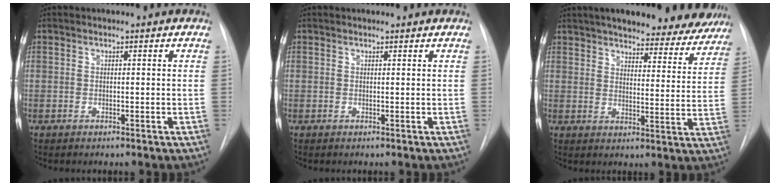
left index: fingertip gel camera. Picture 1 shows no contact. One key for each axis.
{"total": 1.5, "fx": 1.5, "fy": 0.2, "fz": 0.2, "tx": -0.009, "ty": 0.008, "tz": 0.014}
{"total": 23.3, "fx": 20.3, "fy": 6.3, "fz": 9.6, "tx": -0.146, "ty": -0.023, "tz": 0.242}